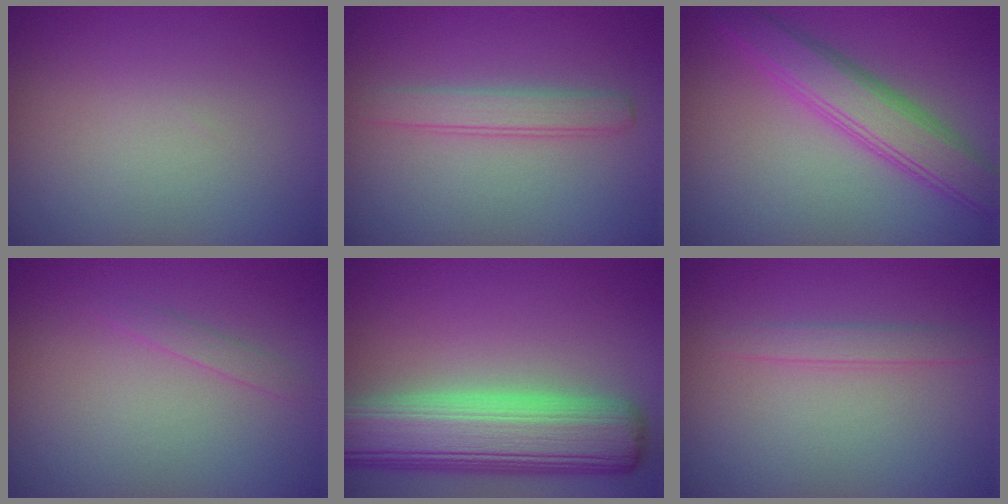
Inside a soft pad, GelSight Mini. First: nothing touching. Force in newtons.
{"total": 2.1, "press": 2.1, "slide": 0.1}
{"total": 4.8, "press": 4.8, "slide": 0.2}
{"total": 0.8, "press": 0.8, "slide": 0.1}
{"total": 10.4, "press": 10.4, "slide": 0.7}
{"total": 1.3, "press": 1.3, "slide": 0.0}